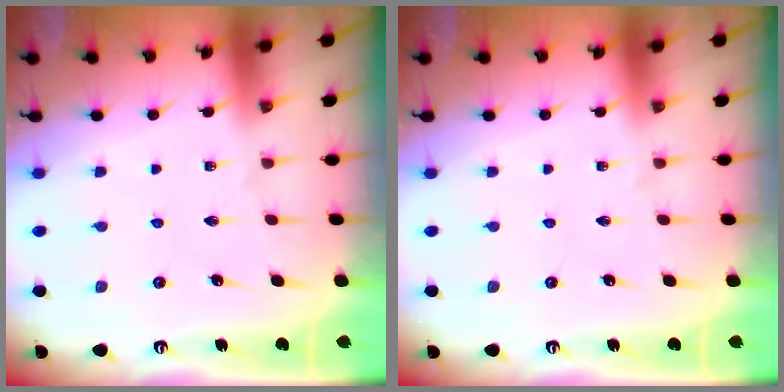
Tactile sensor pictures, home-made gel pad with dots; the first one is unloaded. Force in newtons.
{"total": 0.0}